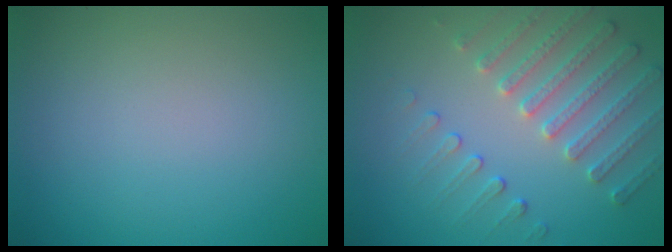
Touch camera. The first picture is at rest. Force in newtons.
{"total": 3.8, "press": 3.6, "slide": 1.2}